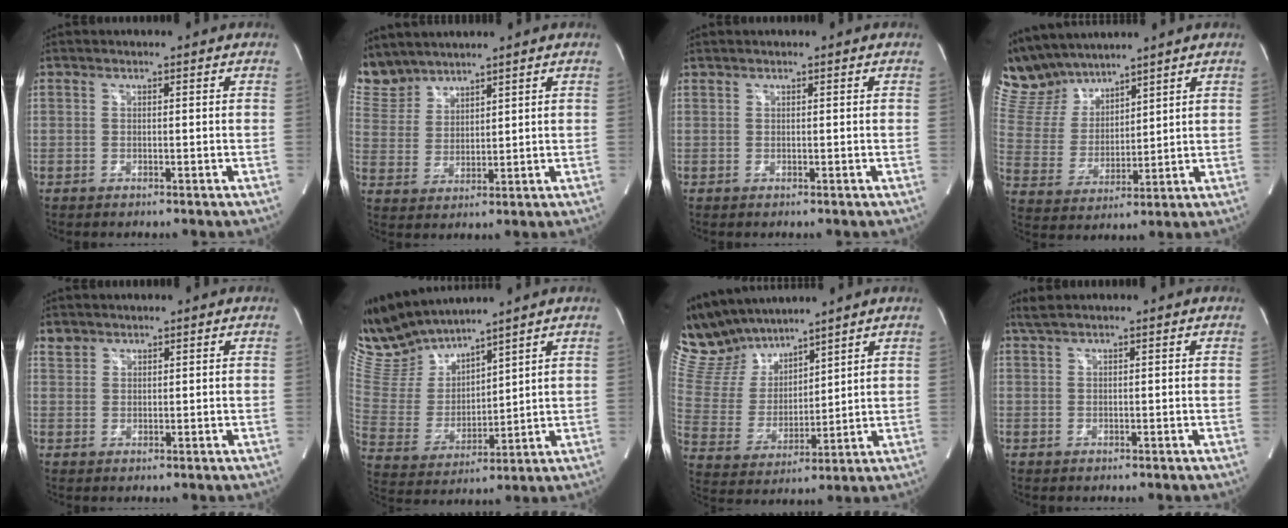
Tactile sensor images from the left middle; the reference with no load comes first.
{"total": 6.6, "force": [6.4, 1.7, 0.0], "torque": [-0.011, 0.009, 0.146]}
{"total": 0.0}
{"total": 10.5, "force": [9.7, 3.2, 2.2], "torque": [-0.067, 0.018, 0.208]}
{"total": 1.8, "force": [1.5, 1.1, -0.1], "torque": [0.005, 0.009, 0.026]}
{"total": 11.6, "force": [11.2, 1.4, 3.0], "torque": [-0.081, 0.002, 0.242]}
{"total": 12.5, "force": [11.5, 3.7, 3.2], "torque": [-0.088, 0.020, 0.241]}
{"total": 1.8, "force": [1.5, -0.2, 1.1], "torque": [-0.029, 0.020, 0.032]}